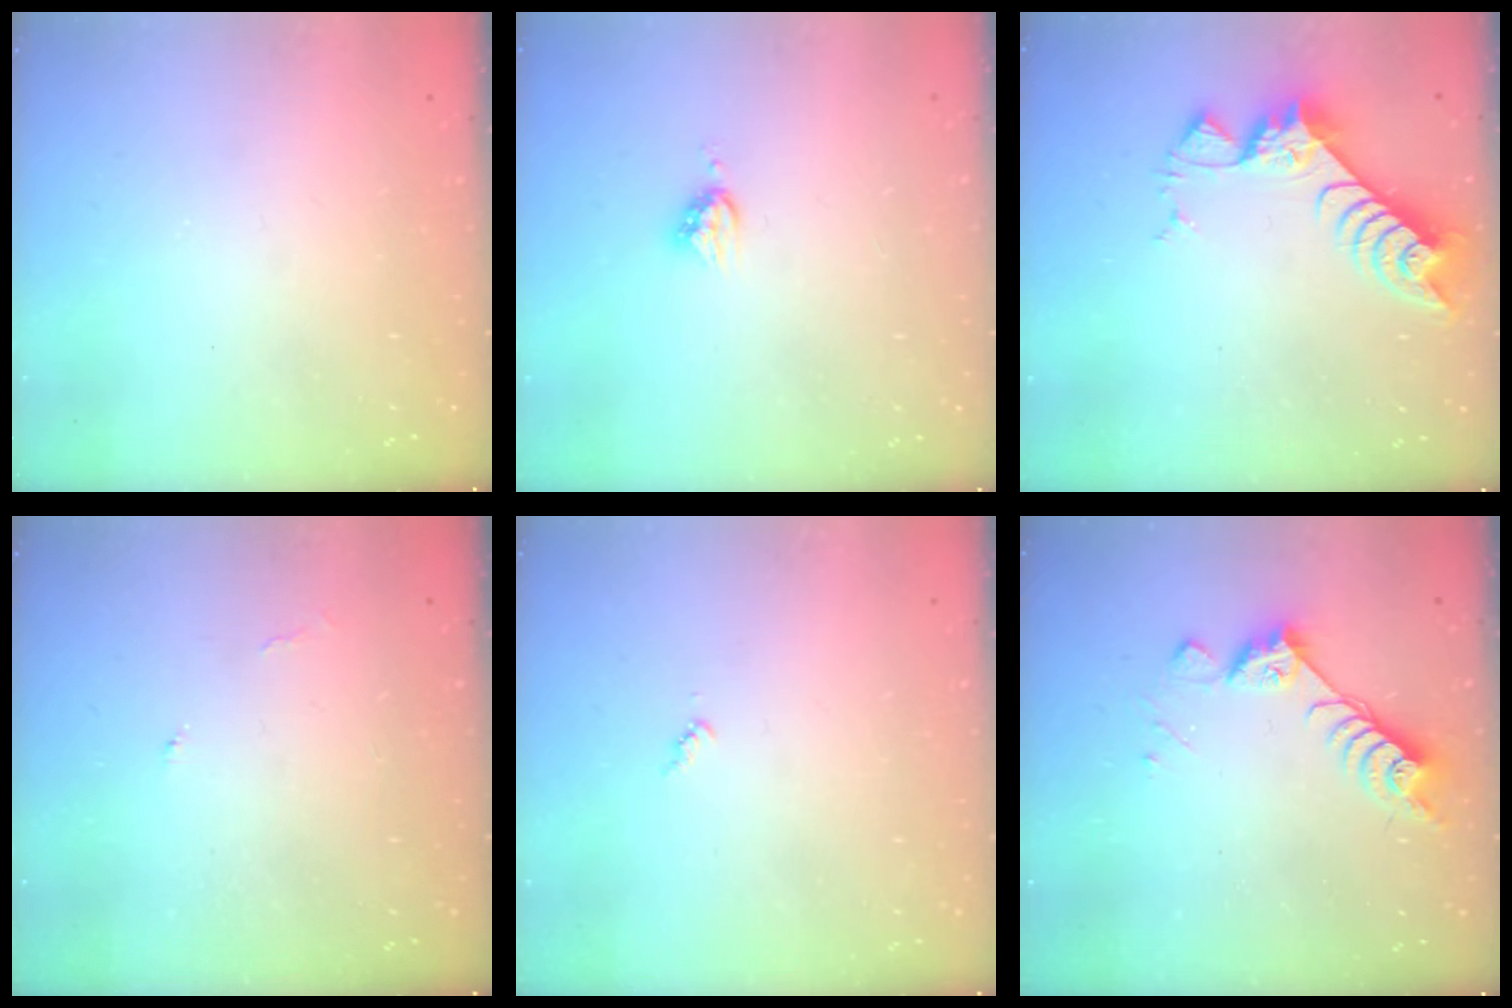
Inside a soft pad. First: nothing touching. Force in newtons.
{"total": 5.4, "press": 5.4, "slide": 0.4}
{"total": 8.4, "press": 8.4, "slide": 0.8}
{"total": 3.8, "press": 3.8, "slide": 0.4}
{"total": 3.4, "press": 3.4, "slide": 0.2}
{"total": 7.0, "press": 6.9, "slide": 1.4}